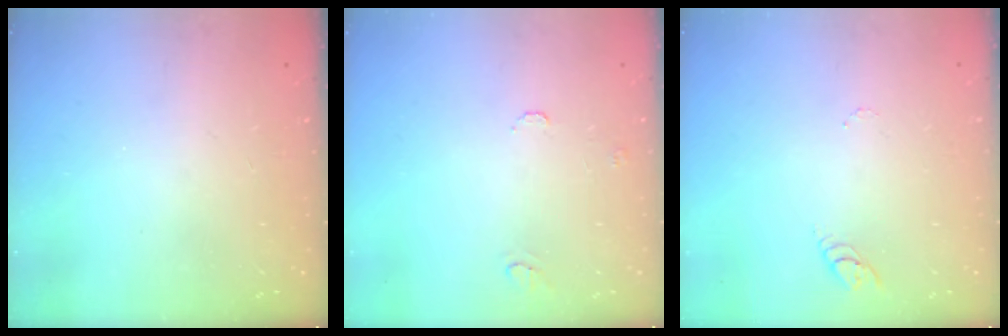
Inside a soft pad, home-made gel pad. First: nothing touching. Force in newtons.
{"total": 6.0, "press": 6.0, "slide": 0.6}
{"total": 3.1, "press": 3.1, "slide": 0.3}